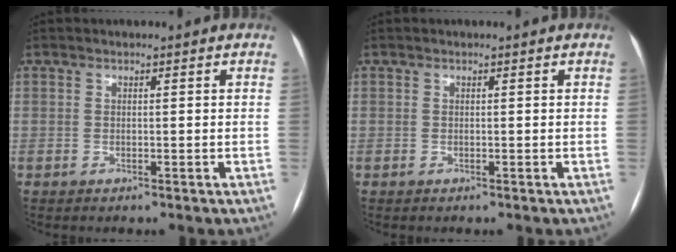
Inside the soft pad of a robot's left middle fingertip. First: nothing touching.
{"total": 0.0}